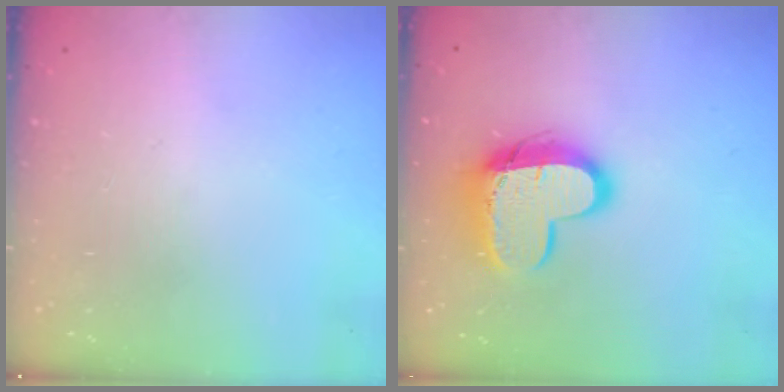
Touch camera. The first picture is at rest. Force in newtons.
{"total": 14.4, "press": 14.4, "slide": 1.0}